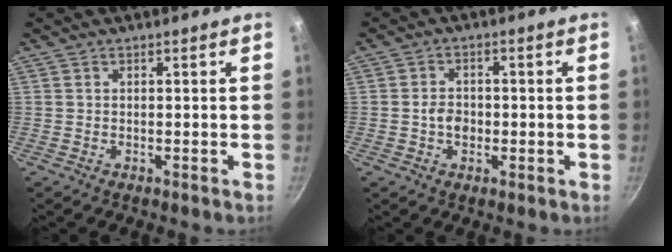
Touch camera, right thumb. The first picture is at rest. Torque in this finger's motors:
{"motor_torque": [0.37, 0.22, 0.12, -0.19, 0.01]}